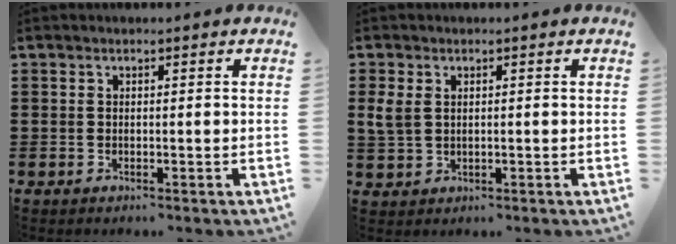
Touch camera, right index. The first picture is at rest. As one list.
[{"total": 2.9, "force": [0.9, 1.9, 2.0], "torque": [-0.052, 0.004, 0.013]}]